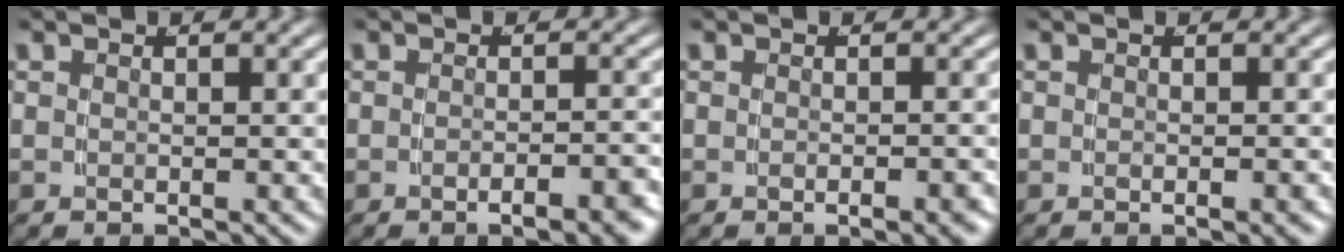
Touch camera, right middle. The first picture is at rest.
{"total": 2.7, "force": [-2.2, 0.0, 1.6], "torque": [-0.018, 0.006, -0.038]}
{"total": 1.3, "force": [-0.9, -0.4, 0.8], "torque": [-0.010, 0.003, -0.015]}
{"total": 0.7, "force": [-0.5, -0.3, 0.4], "torque": [-0.004, 0.004, -0.008]}